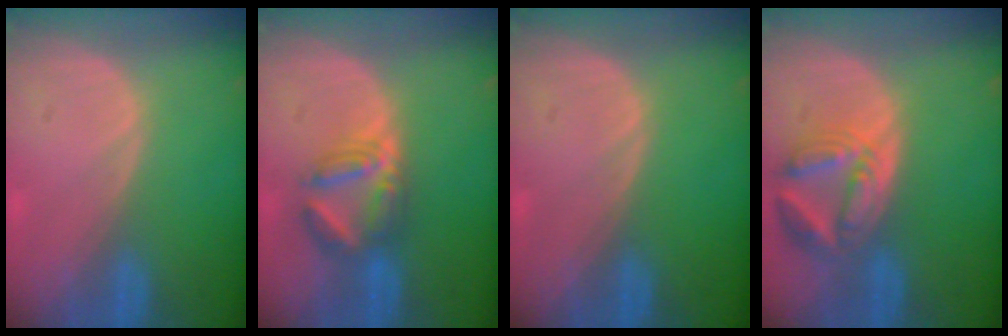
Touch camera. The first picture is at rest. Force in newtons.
{"total": 5.9, "press": 5.8, "slide": 0.9}
{"total": 0.0}
{"total": 8.0, "press": 7.1, "slide": 3.7}